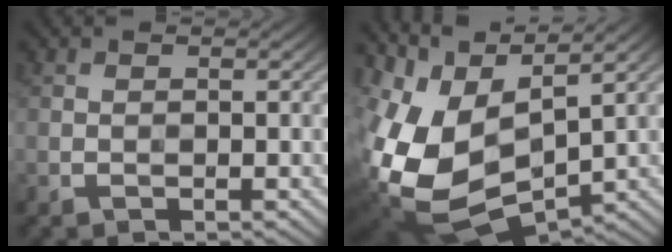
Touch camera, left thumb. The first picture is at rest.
{"total": 14.5, "force": [0.9, 8.4, 11.8], "torque": [-0.289, -0.022, 0.046]}